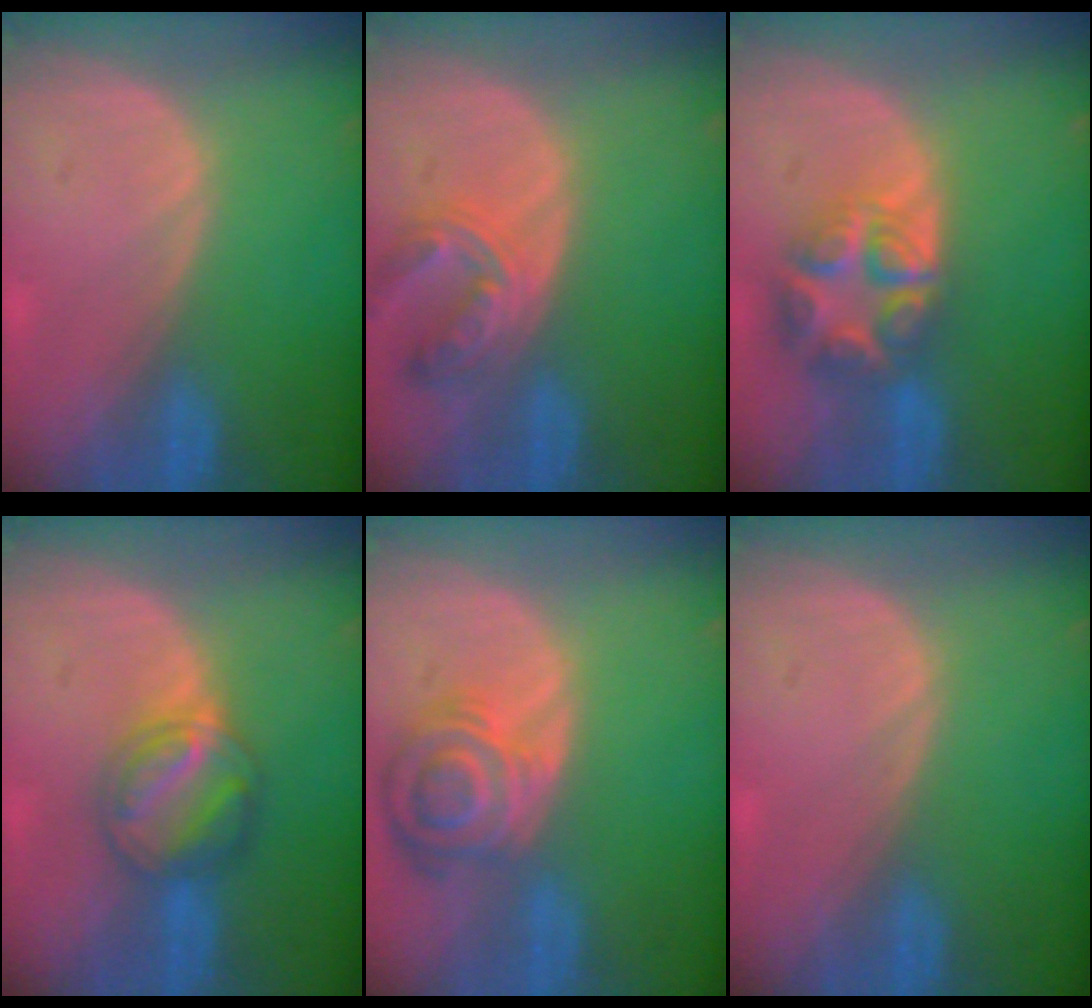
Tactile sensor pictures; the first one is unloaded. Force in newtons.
{"total": 6.9, "press": 6.3, "slide": 3.0}
{"total": 8.2, "press": 7.2, "slide": 3.9}
{"total": 6.0, "press": 6.0, "slide": 0.3}
{"total": 8.2, "press": 7.3, "slide": 3.8}
{"total": 0.0}